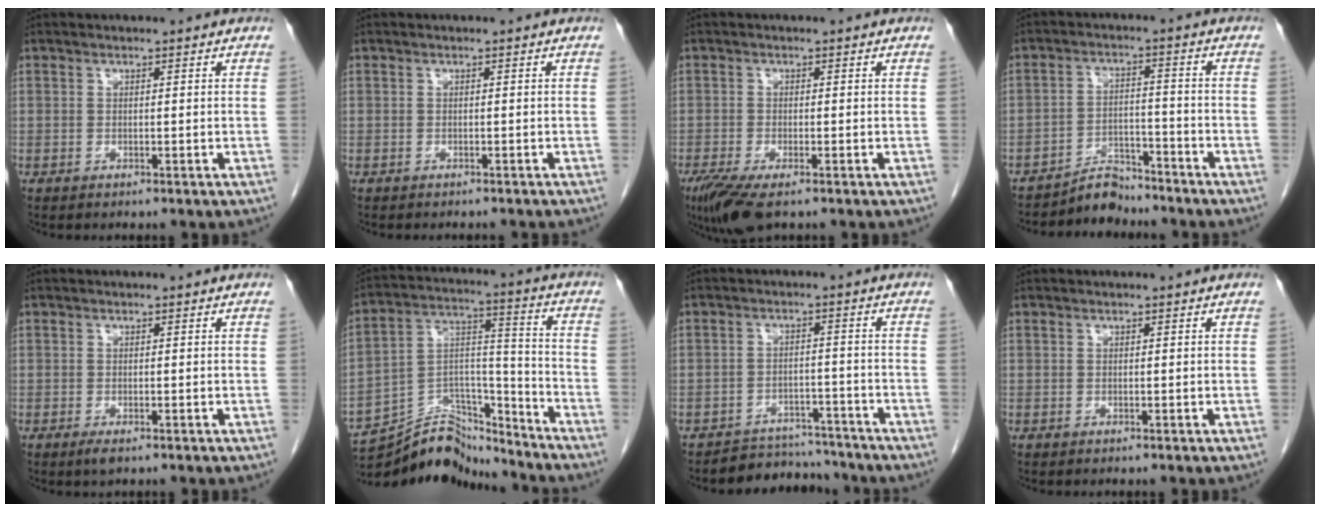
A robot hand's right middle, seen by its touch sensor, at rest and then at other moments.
{"total": 3.3, "force": [-3.1, 0.4, 1.2], "torque": [-0.019, -0.007, -0.037]}
{"total": 5.8, "force": [-3.7, 1.5, 4.2], "torque": [-0.079, -0.017, -0.063]}
{"total": 4.9, "force": [-4.7, 1.2, -0.1], "torque": [0.001, 0.004, -0.080]}
{"total": 1.4, "force": [-0.8, 0.5, 1.1], "torque": [-0.019, -0.003, -0.010]}
{"total": 15.8, "force": [-15.3, 2.7, 2.8], "torque": [-0.050, 0.042, -0.260]}
{"total": 6.5, "force": [-6.1, 2.1, -0.7], "torque": [0.018, 0.017, -0.090]}
{"total": 0.0}